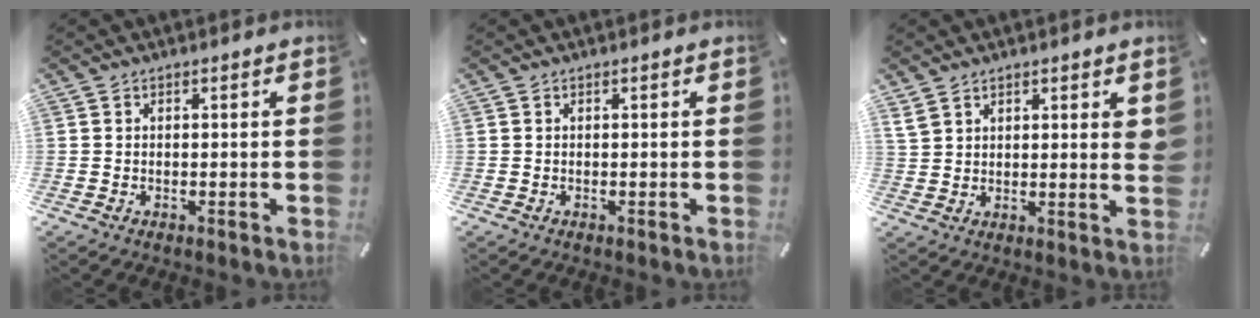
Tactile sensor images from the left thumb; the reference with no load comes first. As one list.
[{"total": 0.0}, {"total": 4.0, "force": [2.8, 2.0, 2.0], "torque": [-0.037, -0.005, 0.053]}]